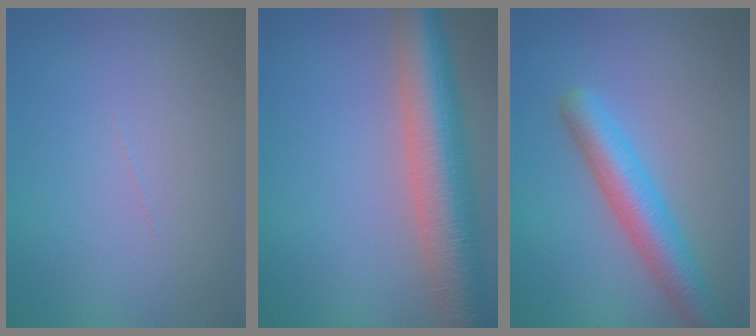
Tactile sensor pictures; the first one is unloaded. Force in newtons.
{"total": 9.6, "press": 9.6, "slide": 0.4}
{"total": 5.2, "press": 5.2, "slide": 0.1}